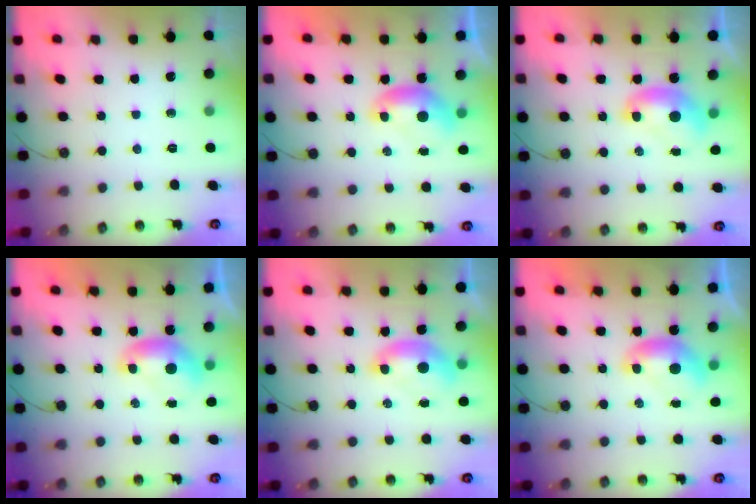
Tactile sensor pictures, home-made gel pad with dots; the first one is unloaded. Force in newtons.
{"total": 0.0}
{"total": 1.6, "press": 1.6, "slide": 0.2}
{"total": 0.0}
{"total": 1.7, "press": 1.5, "slide": 0.6}
{"total": 0.0}